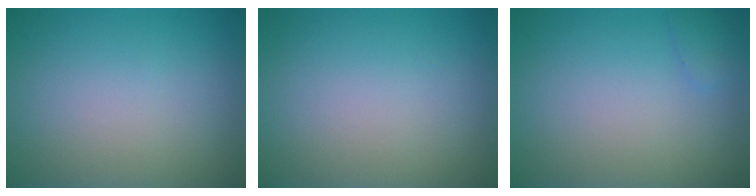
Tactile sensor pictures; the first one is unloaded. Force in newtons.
{"total": 0.0}
{"total": 0.8, "press": 0.8, "slide": 0.0}